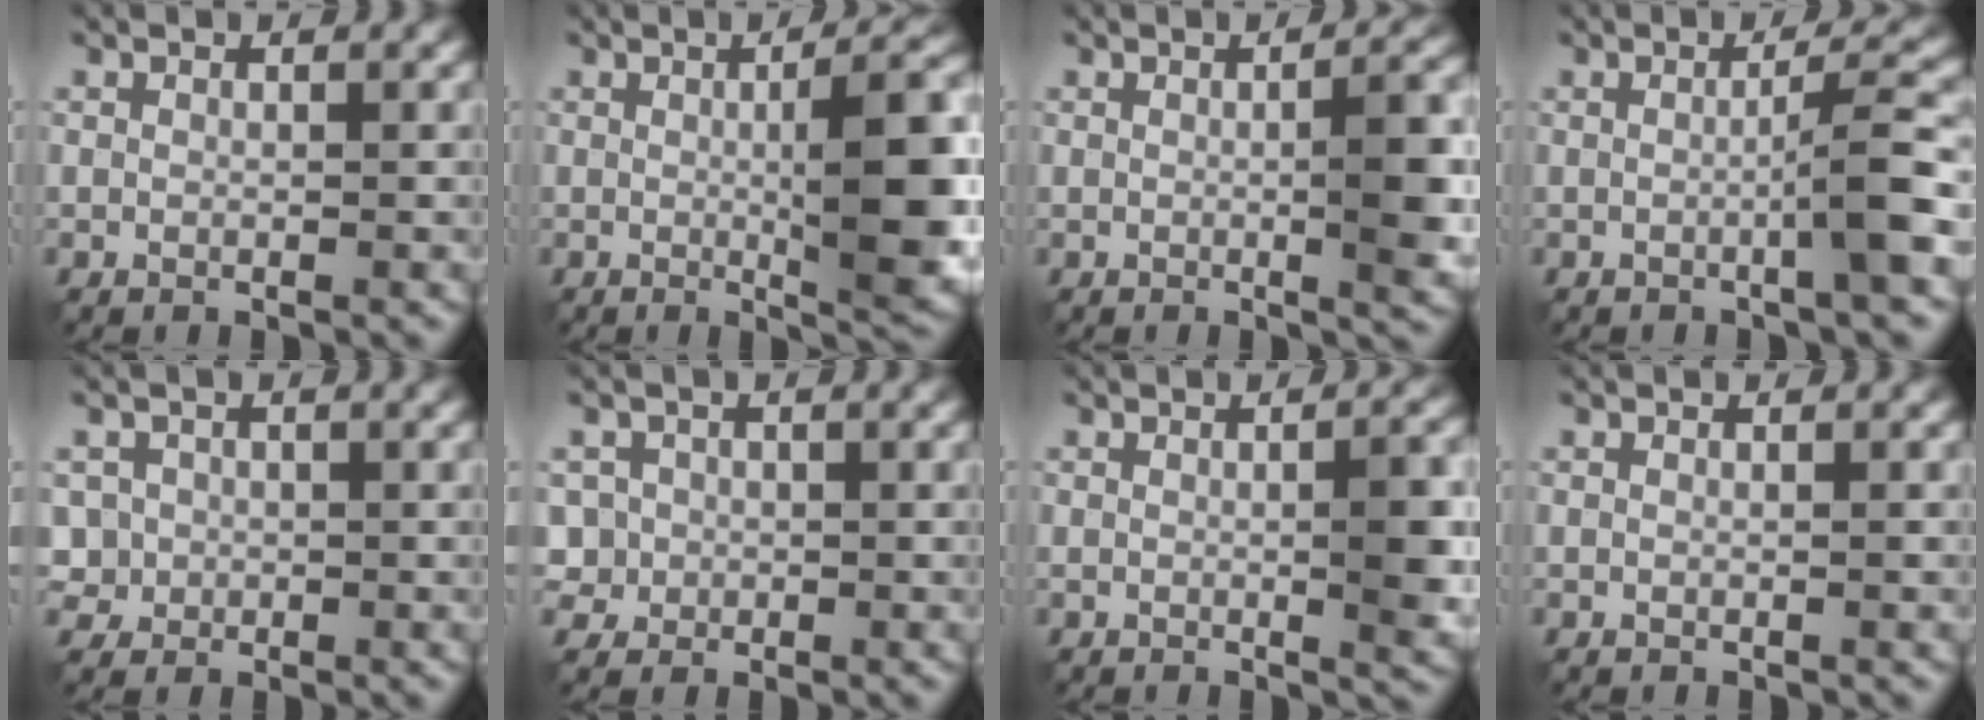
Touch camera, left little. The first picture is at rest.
{"total": 9.2, "force": [0.0, 2.3, 8.9], "torque": [-0.113, 0.002, -0.001]}
{"total": 5.4, "force": [0.0, 1.3, 5.2], "torque": [-0.067, 0.007, -0.003]}
{"total": 4.3, "force": [-0.7, 0.6, 4.2], "torque": [-0.062, 0.007, -0.016]}
{"total": 2.3, "force": [0.2, 2.3, 0.5], "torque": [-0.019, -0.009, 0.010]}
{"total": 2.5, "force": [0.3, 2.4, 0.5], "torque": [-0.020, -0.008, 0.014]}
{"total": 4.8, "force": [0.1, 1.3, 4.6], "torque": [-0.059, 0.006, 0.001]}
{"total": 0.0}